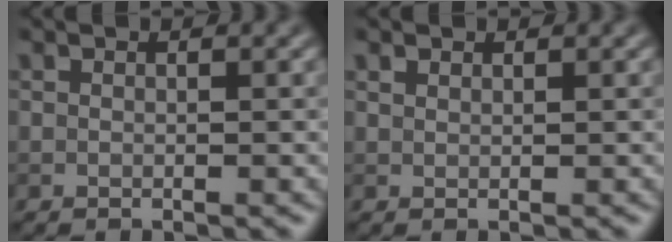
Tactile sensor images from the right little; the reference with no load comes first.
{"total": 0.6, "force": [0.6, 0.2, 0.2], "torque": [-0.005, 0.001, 0.014]}